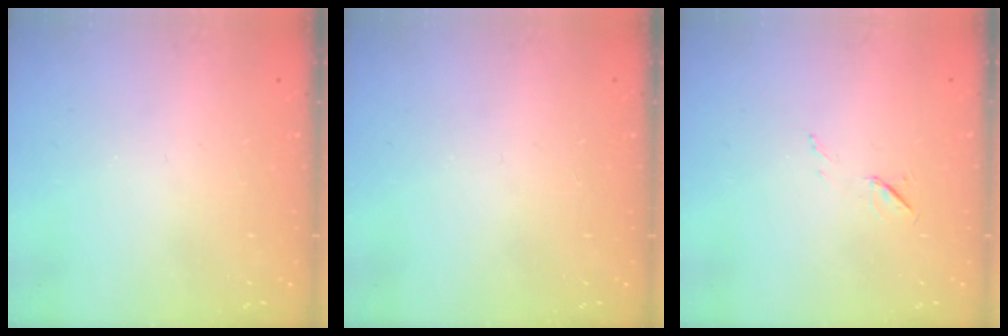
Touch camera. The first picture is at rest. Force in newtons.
{"total": 0.0}
{"total": 5.0, "press": 4.6, "slide": 1.9}